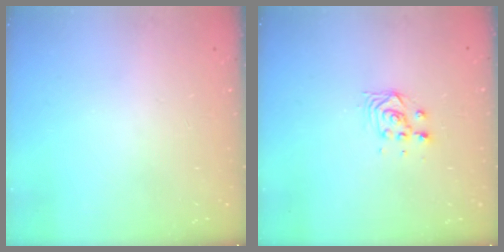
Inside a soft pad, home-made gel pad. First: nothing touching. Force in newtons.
{"total": 3.5, "press": 3.5, "slide": 0.0}